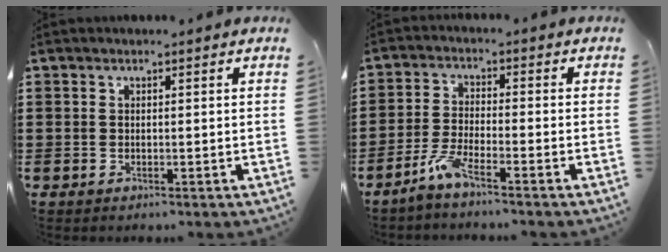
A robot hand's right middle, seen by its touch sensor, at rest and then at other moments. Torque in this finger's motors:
{"motor_torque": [-0.09, -0.09, 0.06, 0.01]}